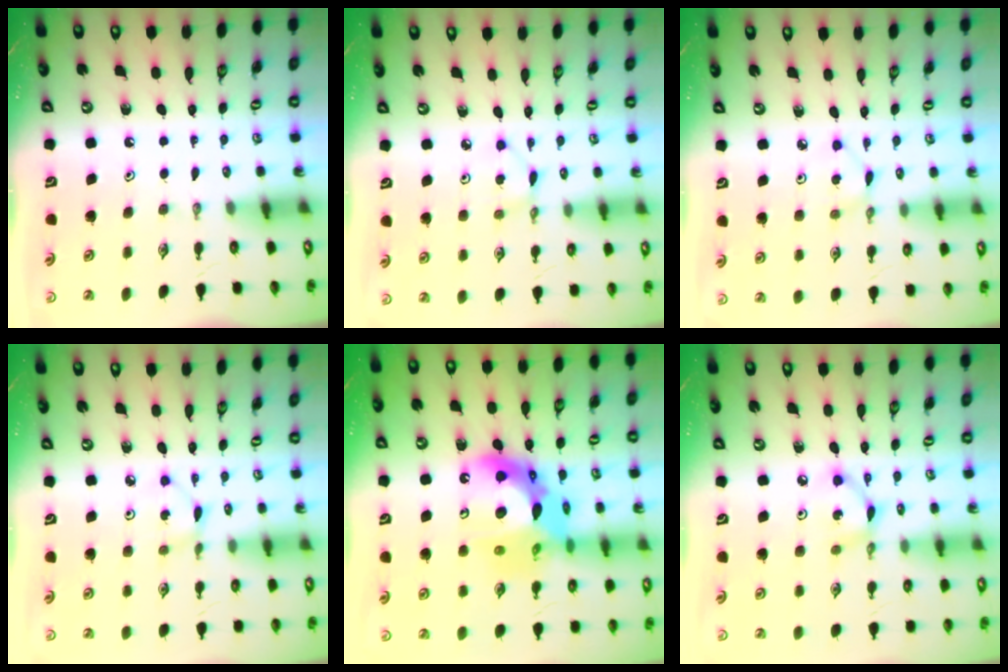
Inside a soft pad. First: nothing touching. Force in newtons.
{"total": 2.8, "press": 2.8, "slide": 0.3}
{"total": 1.9, "press": 1.9, "slide": 0.2}
{"total": 2.0, "press": 2.0, "slide": 0.2}
{"total": 20.0, "press": 19.8, "slide": 2.8}
{"total": 6.2, "press": 6.2, "slide": 0.2}